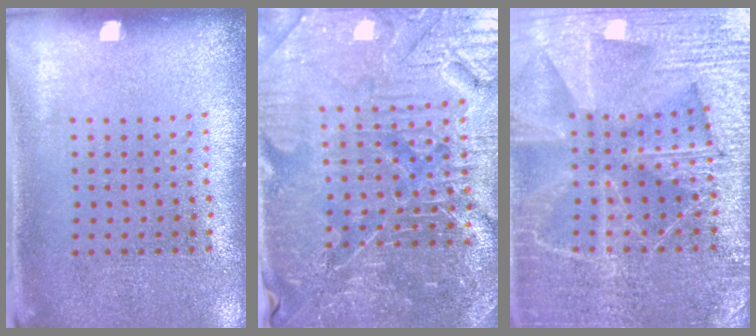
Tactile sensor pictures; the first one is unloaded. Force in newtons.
{"total": 5.6, "press": 5.3, "slide": 2.0}
{"total": 6.5, "press": 6.4, "slide": 0.8}